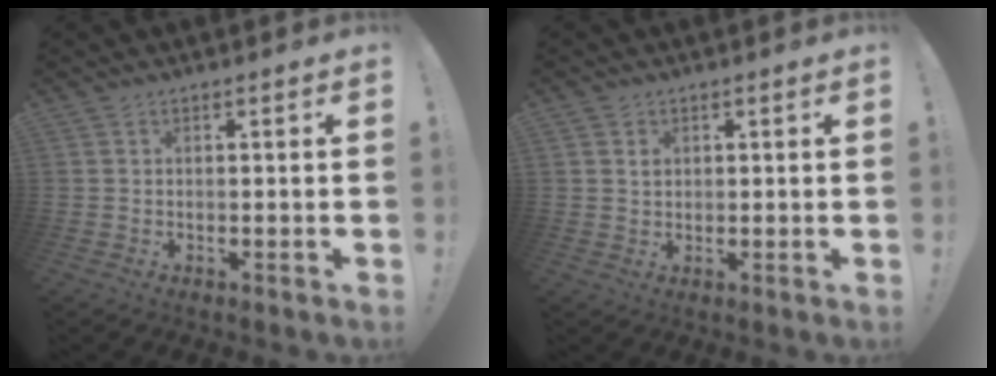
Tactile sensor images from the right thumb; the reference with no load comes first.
{"total": 1.8, "force": [0.7, 1.5, 0.5], "torque": [0.001, -0.003, 0.009]}